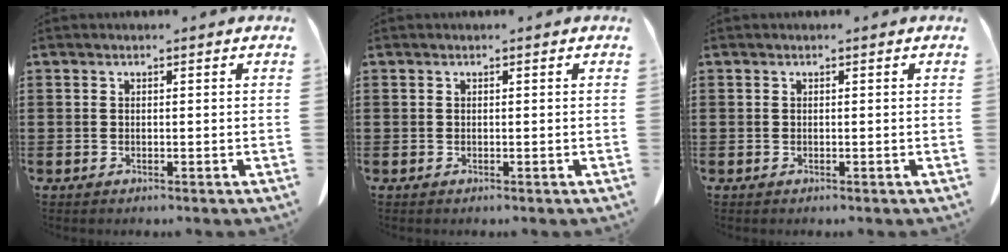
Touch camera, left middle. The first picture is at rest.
{"total": 0.0}
{"total": 0.0}